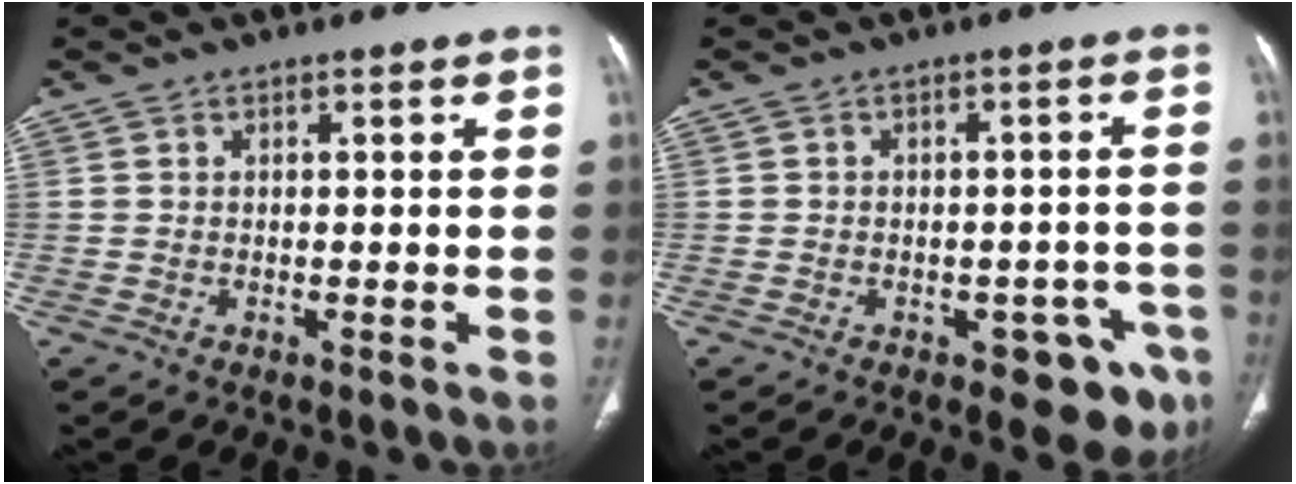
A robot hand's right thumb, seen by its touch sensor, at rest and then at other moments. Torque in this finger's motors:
{"motor_torque": [0.74, 0.50, -0.17, -0.04, 0.03]}